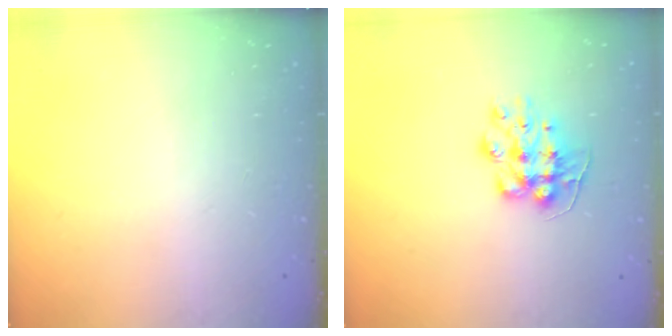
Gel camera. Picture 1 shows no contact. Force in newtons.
{"total": 9.5, "press": 9.5, "slide": 0.4}